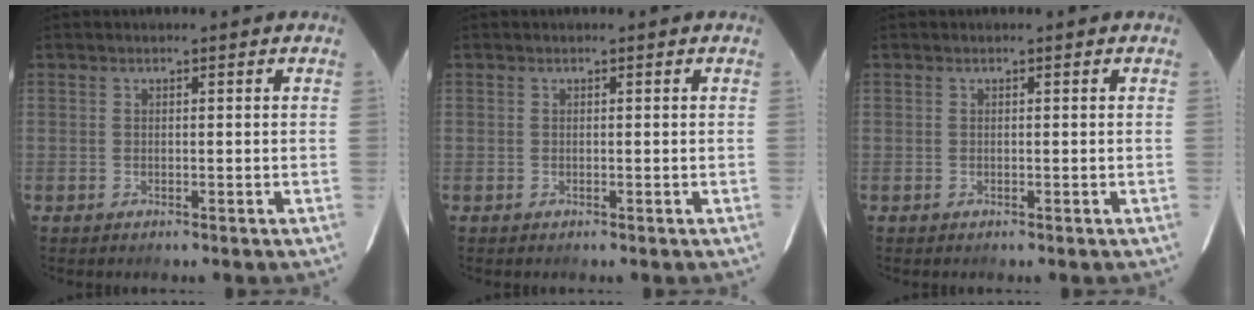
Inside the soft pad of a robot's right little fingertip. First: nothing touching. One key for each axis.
{"total": 0.0}
{"total": 0.0}